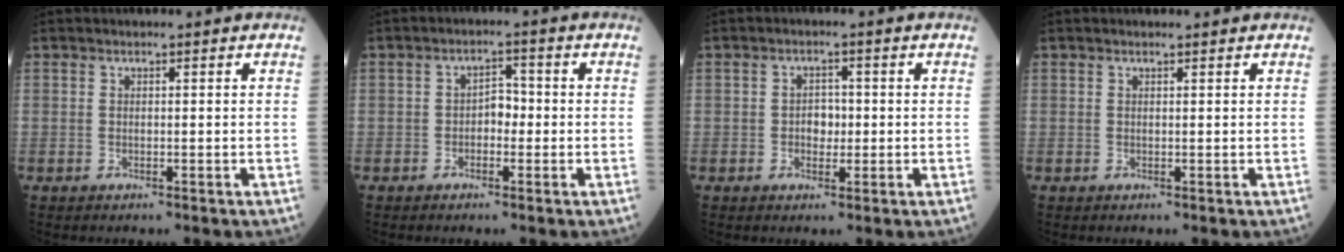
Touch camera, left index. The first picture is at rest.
{"total": 2.7, "force": [-0.5, 1.6, 2.1], "torque": [-0.026, 0.012, -0.013]}
{"total": 2.5, "force": [-0.2, 1.8, 1.8], "torque": [-0.025, 0.005, -0.002]}
{"total": 1.1, "force": [1.1, 0.0, 0.3], "torque": [-0.008, 0.006, 0.017]}